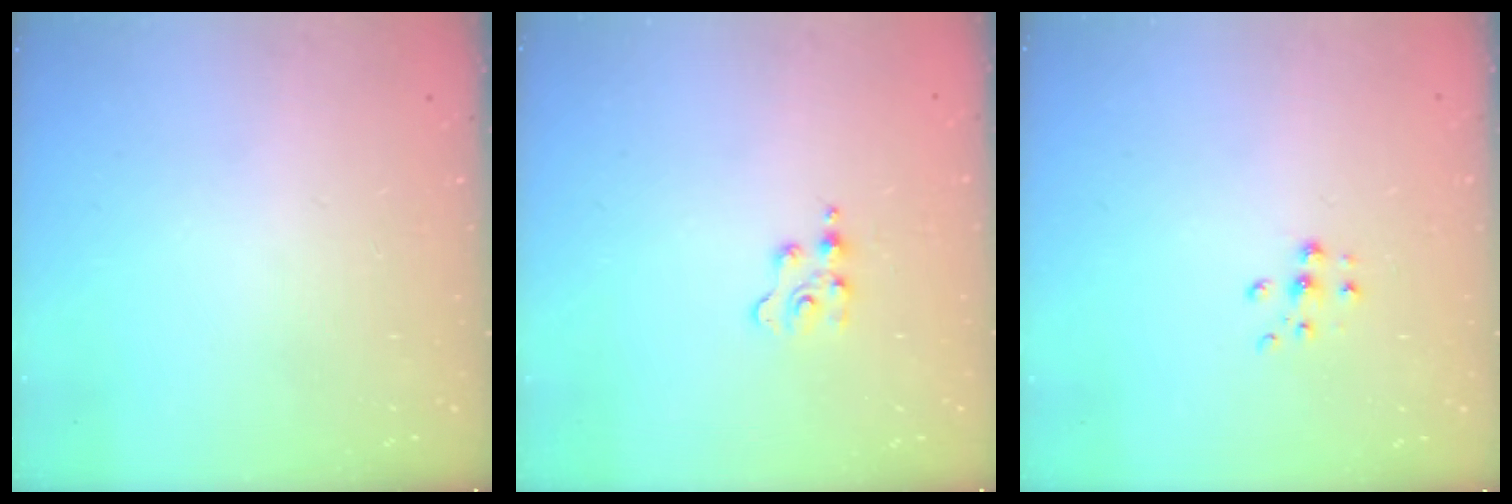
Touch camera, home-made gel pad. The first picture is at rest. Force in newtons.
{"total": 2.5, "press": 2.5, "slide": 0.4}
{"total": 6.6, "press": 6.6, "slide": 0.5}